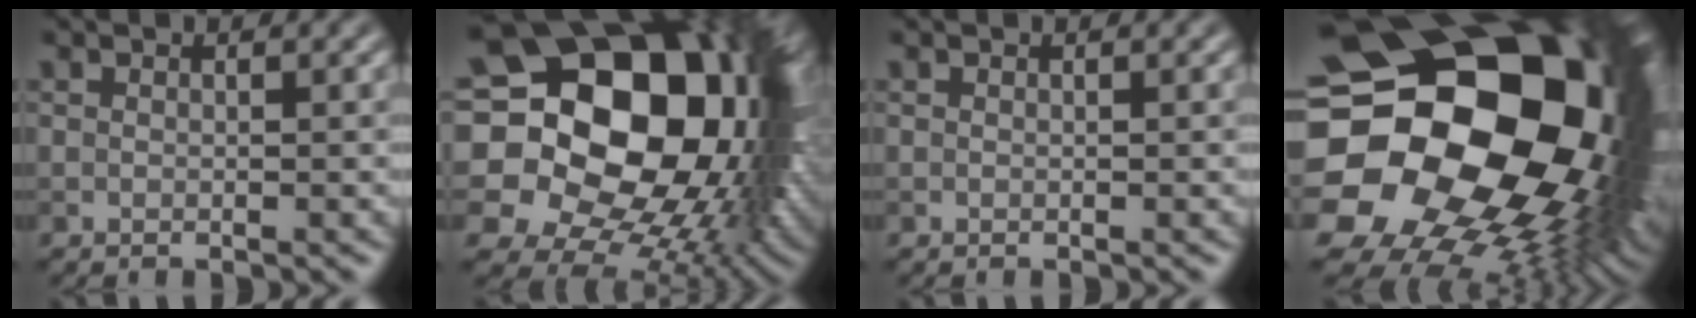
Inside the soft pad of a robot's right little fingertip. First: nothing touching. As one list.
[{"total": 24.0, "force": [3.7, 18.8, 14.4], "torque": [-0.258, 0.003, 0.041]}, {"total": 0.0}, {"total": 23.8, "force": [1.2, 18.4, 15.0], "torque": [-0.299, -0.055, 0.026]}]